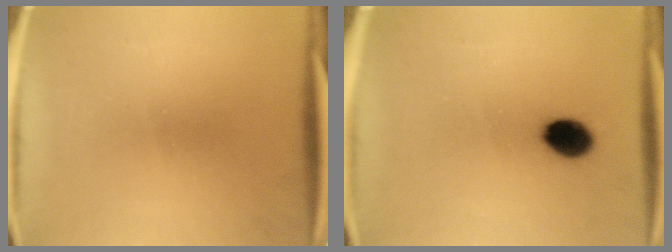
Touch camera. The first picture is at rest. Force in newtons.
{"total": 6.7}